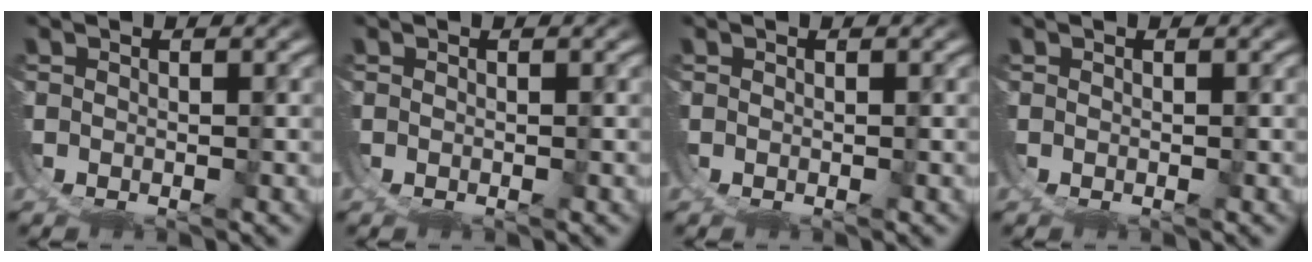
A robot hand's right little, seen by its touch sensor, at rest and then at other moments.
{"total": 0.0}
{"total": 0.0}
{"total": 0.0}